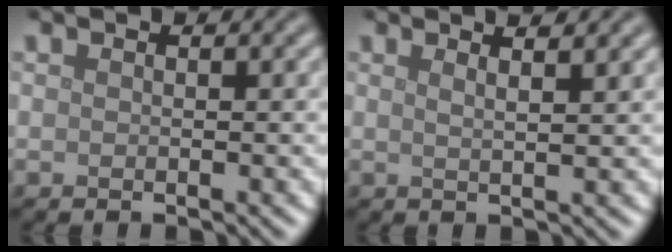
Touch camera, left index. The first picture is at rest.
{"total": 4.0, "force": [2.6, 1.5, 2.7], "torque": [-0.011, 0.022, 0.001]}